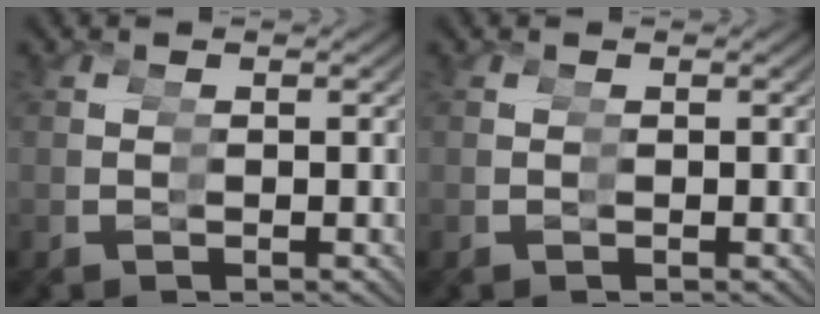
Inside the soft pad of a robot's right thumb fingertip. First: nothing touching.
{"total": 0.0}